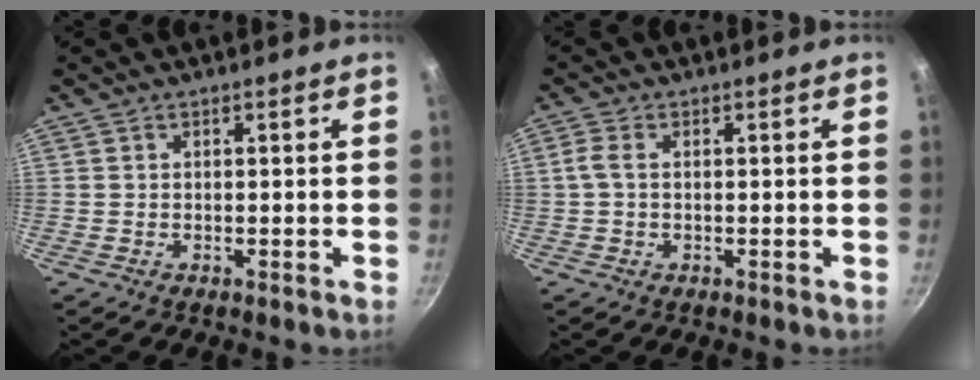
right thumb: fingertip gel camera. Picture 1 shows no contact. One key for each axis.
{"total": 2.6, "fx": 0.1, "fy": 1.4, "fz": 2.2, "tx": -0.056, "ty": 0.007, "tz": -0.001}